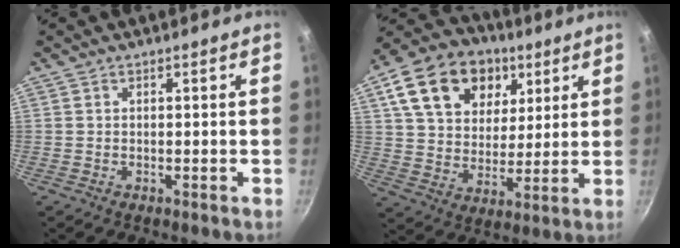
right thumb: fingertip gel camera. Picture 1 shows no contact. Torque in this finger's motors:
{"motor_torque": [0.52, 3.90, 1.41, 0.55, 0.34]}